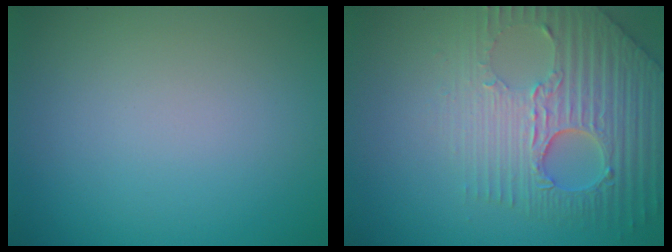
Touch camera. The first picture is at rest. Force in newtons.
{"total": 5.8, "press": 5.1, "slide": 2.9}